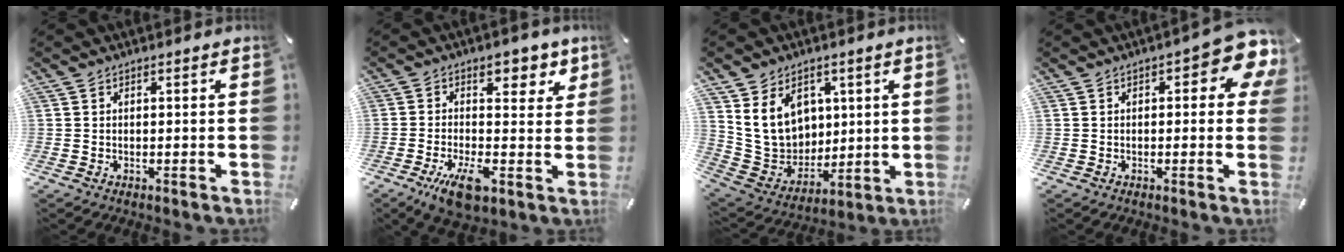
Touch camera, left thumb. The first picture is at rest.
{"total": 13.7, "force": [0.4, 8.3, 10.9], "torque": [-0.143, -0.008, 0.013]}
{"total": 13.7, "force": [5.0, 11.5, 5.6], "torque": [-0.115, -0.023, 0.105]}
{"total": 8.3, "force": [2.4, 3.4, 7.2], "torque": [-0.090, -0.015, 0.035]}